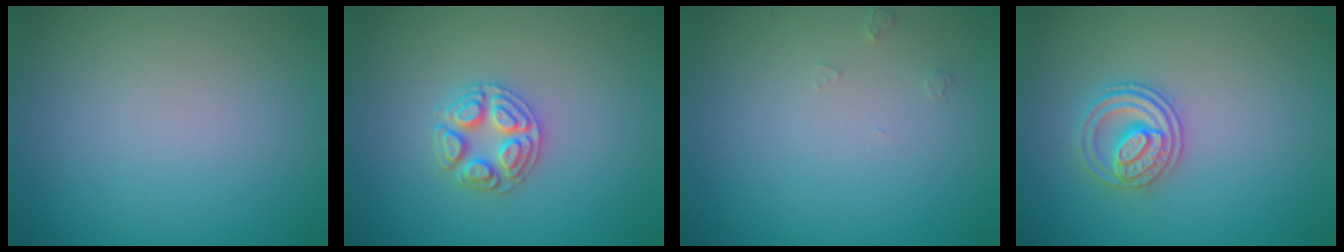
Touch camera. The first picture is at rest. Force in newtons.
{"total": 2.9, "press": 2.8, "slide": 0.4}
{"total": 0.6, "press": 0.6, "slide": 0.1}
{"total": 2.6, "press": 2.6, "slide": 0.5}